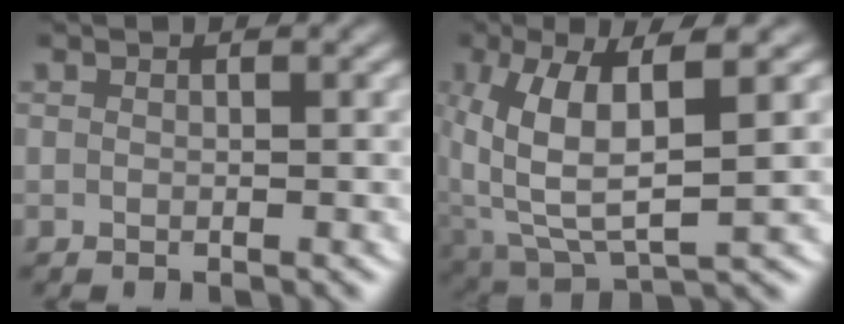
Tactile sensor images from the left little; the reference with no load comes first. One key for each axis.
{"total": 8.4, "fx": 0.6, "fy": 4.7, "fz": 7.0, "tx": -0.144, "ty": -0.018, "tz": 0.026}